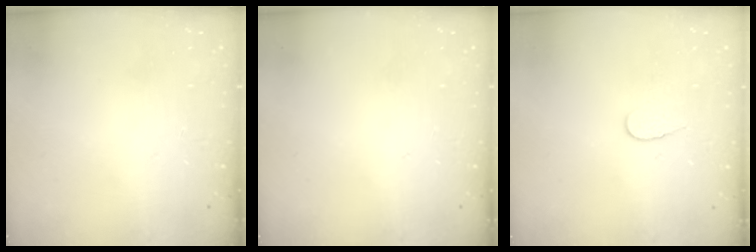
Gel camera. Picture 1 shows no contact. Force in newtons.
{"total": 0.0}
{"total": 6.0, "press": 6.0, "slide": 0.5}